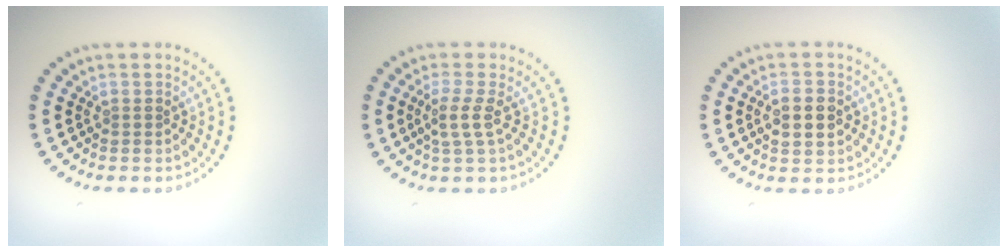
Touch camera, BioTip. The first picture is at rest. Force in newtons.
{"total": 2.0, "press": 1.5, "slide": 1.3}
{"total": 3.0, "press": 3.0, "slide": 0.1}